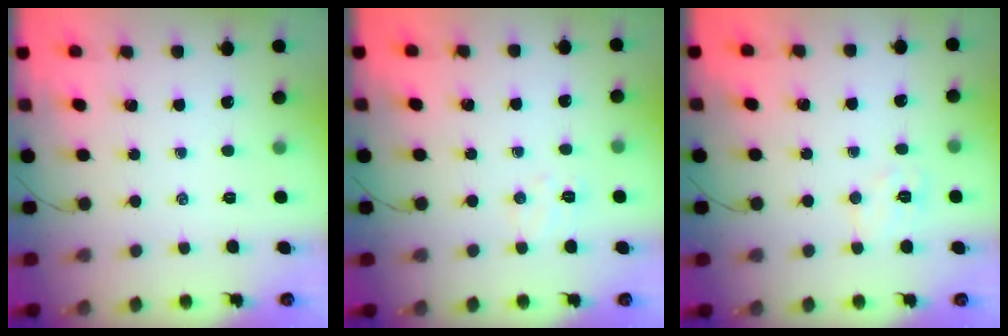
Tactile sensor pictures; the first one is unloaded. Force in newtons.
{"total": 5.0, "press": 4.9, "slide": 1.1}
{"total": 5.9, "press": 5.8, "slide": 1.1}